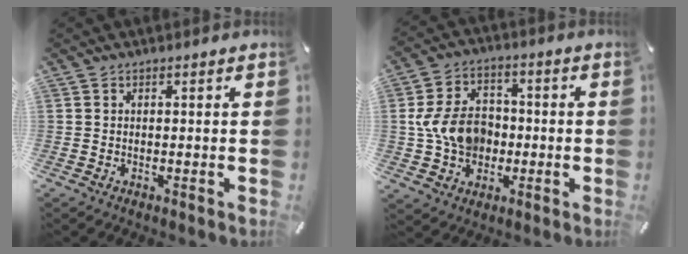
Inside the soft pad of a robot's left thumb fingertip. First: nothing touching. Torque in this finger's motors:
{"motor_torque": [0.40, 0.62, 0.75, -0.47, 0.19]}